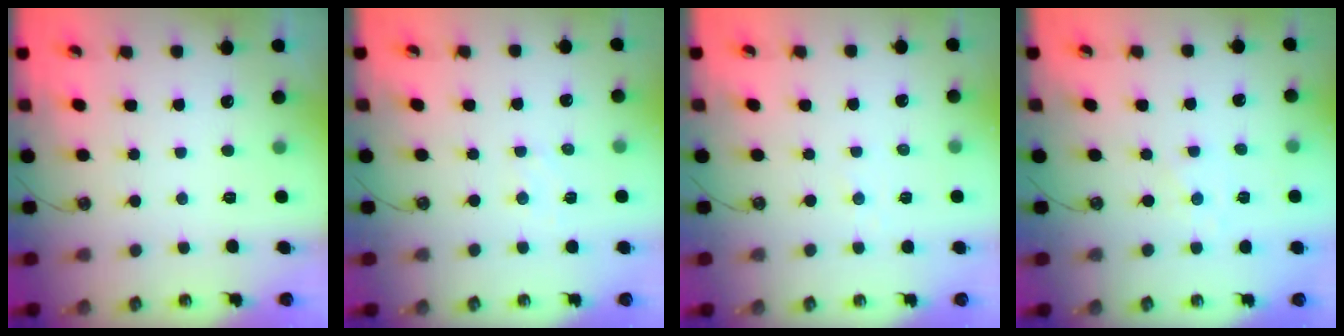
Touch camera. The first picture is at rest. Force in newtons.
{"total": 5.0, "press": 4.9, "slide": 0.5}
{"total": 2.2, "press": 2.1, "slide": 0.3}
{"total": 0.8, "press": 0.7, "slide": 0.4}